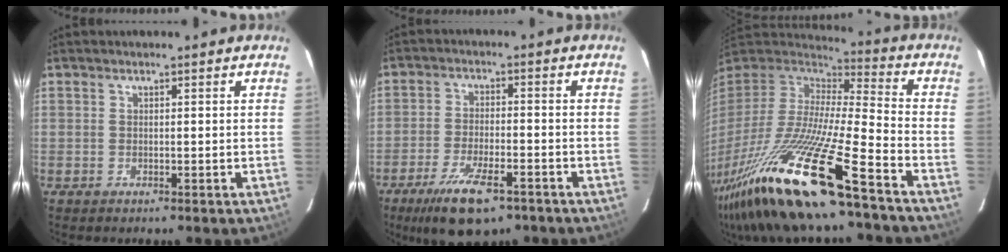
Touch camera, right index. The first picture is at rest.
{"total": 9.9, "force": [-6.6, 2.7, 6.9], "torque": [-0.128, -0.015, -0.108]}
{"total": 28.6, "force": [-18.3, 2.4, 21.9], "torque": [-0.445, -0.075, -0.339]}